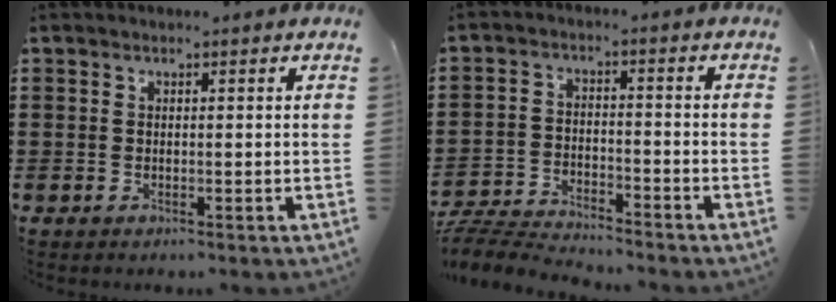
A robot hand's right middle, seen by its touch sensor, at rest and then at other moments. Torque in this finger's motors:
{"motor_torque": [1.78, 0.36, 0.04, 0.08]}